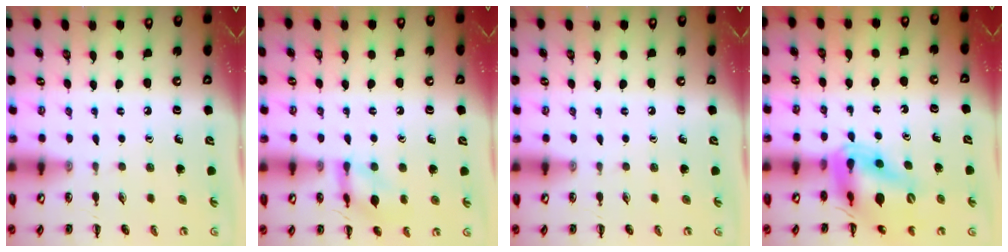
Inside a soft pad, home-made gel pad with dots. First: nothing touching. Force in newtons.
{"total": 11.4, "press": 11.4, "slide": 0.9}
{"total": 0.0}
{"total": 14.8, "press": 14.0, "slide": 4.6}